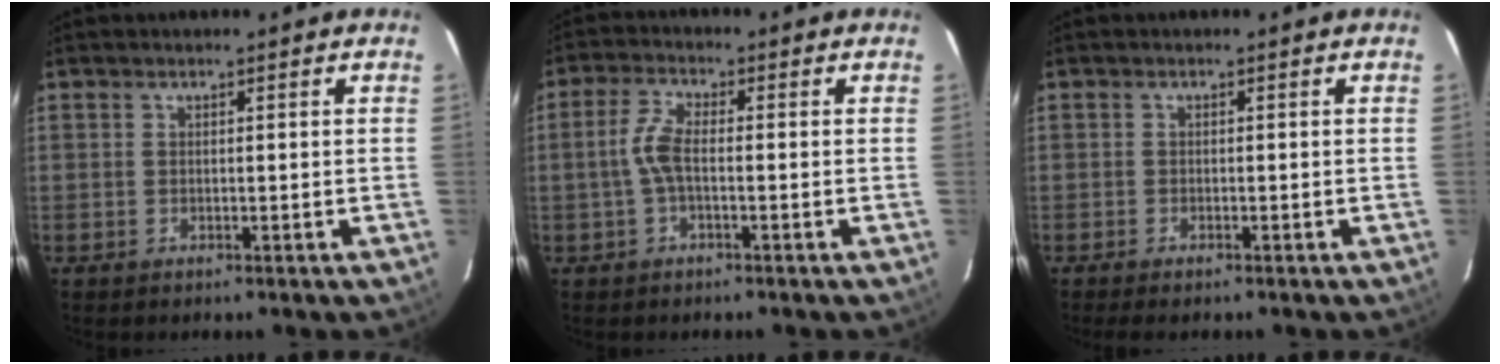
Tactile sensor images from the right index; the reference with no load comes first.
{"total": 4.6, "force": [-0.8, 1.6, 4.3], "torque": [-0.095, 0.010, -0.016]}
{"total": 2.1, "force": [-1.8, 0.4, 1.0], "torque": [-0.026, -0.009, -0.032]}